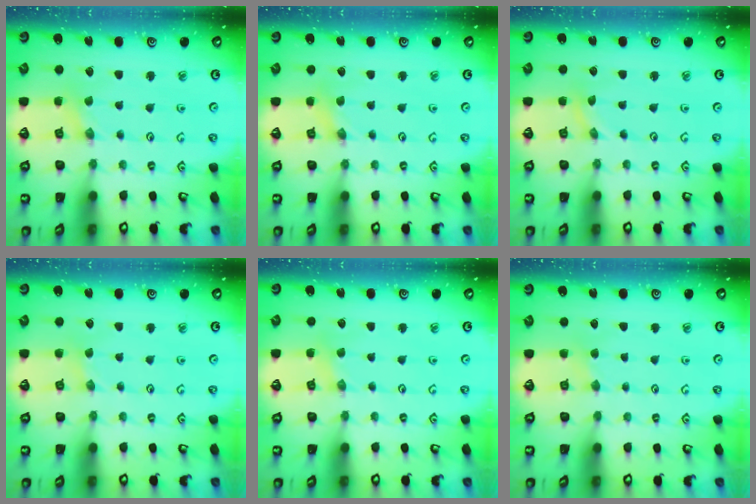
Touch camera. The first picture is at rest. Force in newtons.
{"total": 0.0}
{"total": 0.0}
{"total": 0.0}
{"total": 0.8, "press": 0.8, "slide": 0.2}
{"total": 1.8, "press": 1.8, "slide": 0.3}